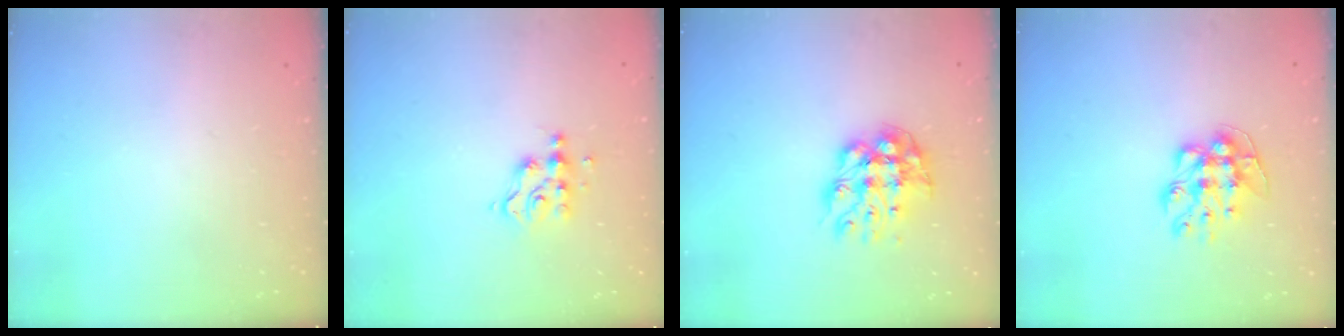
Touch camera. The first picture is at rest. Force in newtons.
{"total": 6.1, "press": 6.1, "slide": 0.6}
{"total": 12.0, "press": 12.0, "slide": 0.9}
{"total": 9.5, "press": 9.5, "slide": 0.3}